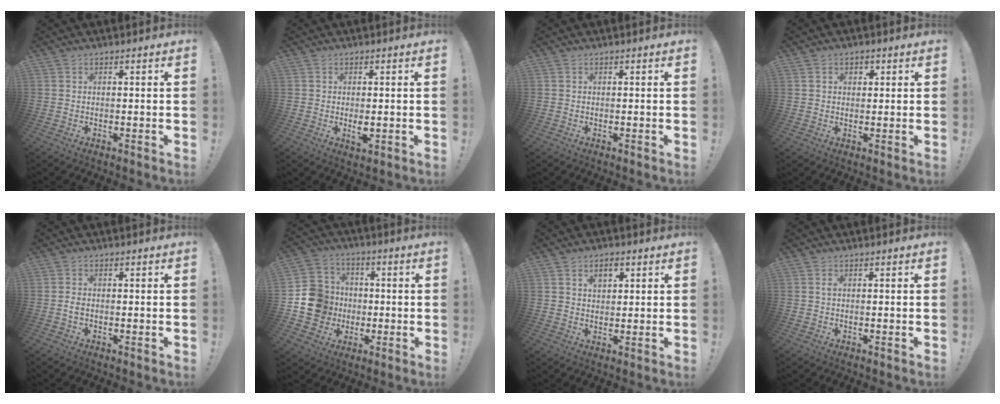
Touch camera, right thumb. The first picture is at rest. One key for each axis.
{"total": 2.9, "fx": -0.2, "fy": 1.8, "fz": 2.3, "tx": -0.021, "ty": -0.002, "tz": -0.002}
{"total": 0.0}
{"total": 2.1, "fx": 0.7, "fy": 1.8, "fz": 0.8, "tx": -0.004, "ty": 0.000, "tz": 0.009}
{"total": 1.5, "fx": -0.4, "fy": 0.8, "fz": 1.2, "tx": -0.022, "ty": 0.003, "tz": -0.007}
{"total": 14.4, "fx": -2.0, "fy": 13.4, "fz": 4.8, "tx": -0.055, "ty": 0.024, "tz": -0.025}
{"total": 4.3, "fx": 2.0, "fy": 2.9, "fz": 2.4, "tx": -0.025, "ty": -0.005, "tz": 0.032}
{"total": 0.5, "fx": 0.1, "fy": 0.3, "fz": 0.4, "tx": -0.011, "ty": 0.004, "tz": 0.001}